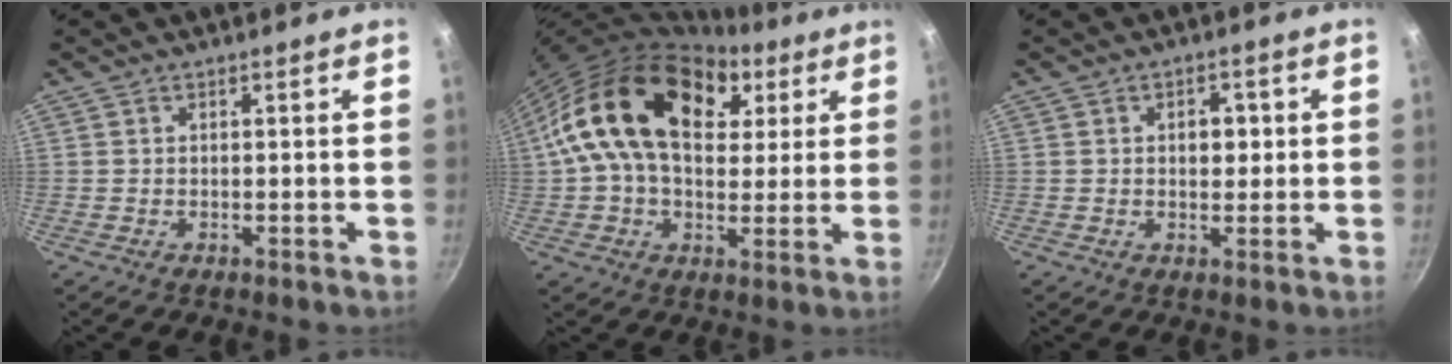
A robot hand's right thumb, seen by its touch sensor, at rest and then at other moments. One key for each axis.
{"total": 23.3, "fx": 7.1, "fy": 15.2, "fz": 16.2, "tx": -0.255, "ty": 0.011, "tz": 0.104}
{"total": 4.0, "fx": 0.6, "fy": 2.8, "fz": 2.8, "tx": -0.017, "ty": 0.002, "tz": 0.006}